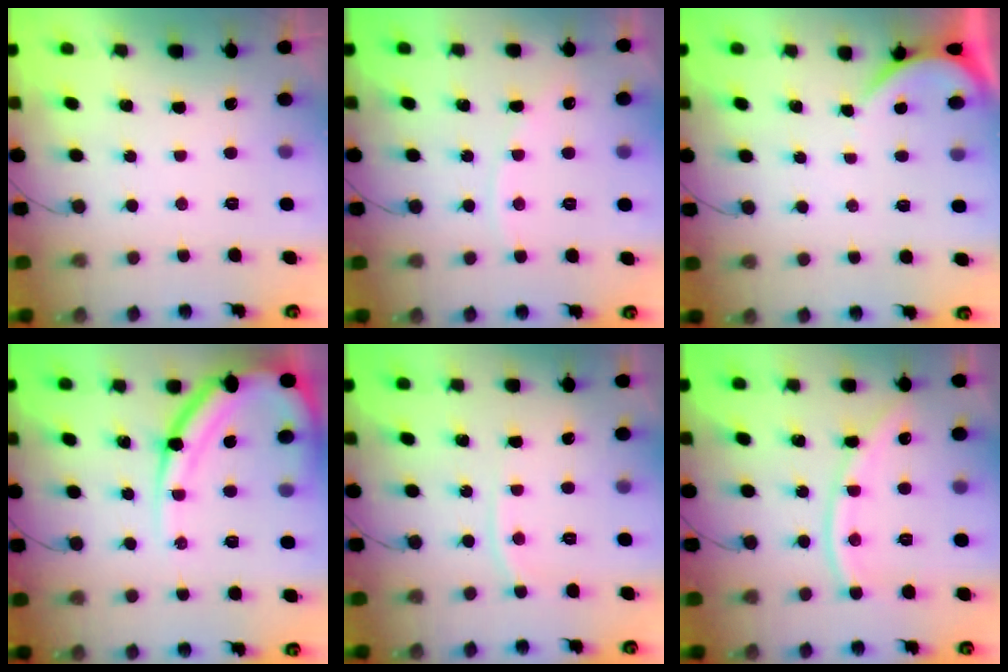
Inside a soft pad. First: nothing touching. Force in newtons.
{"total": 3.1, "press": 3.1, "slide": 0.5}
{"total": 2.1, "press": 2.1, "slide": 0.3}
{"total": 15.3, "press": 15.2, "slide": 1.5}
{"total": 4.5, "press": 4.5, "slide": 0.6}
{"total": 11.3, "press": 11.2, "slide": 1.5}